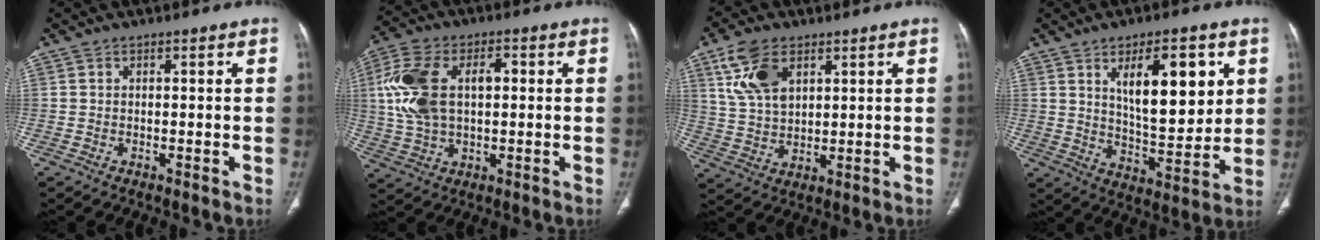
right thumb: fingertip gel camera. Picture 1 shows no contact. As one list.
[{"total": 14.7, "force": [2.0, 8.8, 11.6], "torque": [-0.234, 0.019, 0.039]}, {"total": 10.4, "force": [4.9, 5.9, 7.0], "torque": [-0.130, -0.012, 0.103]}, {"total": 15.4, "force": [5.6, 6.3, 12.9], "torque": [-0.165, -0.036, 0.100]}]